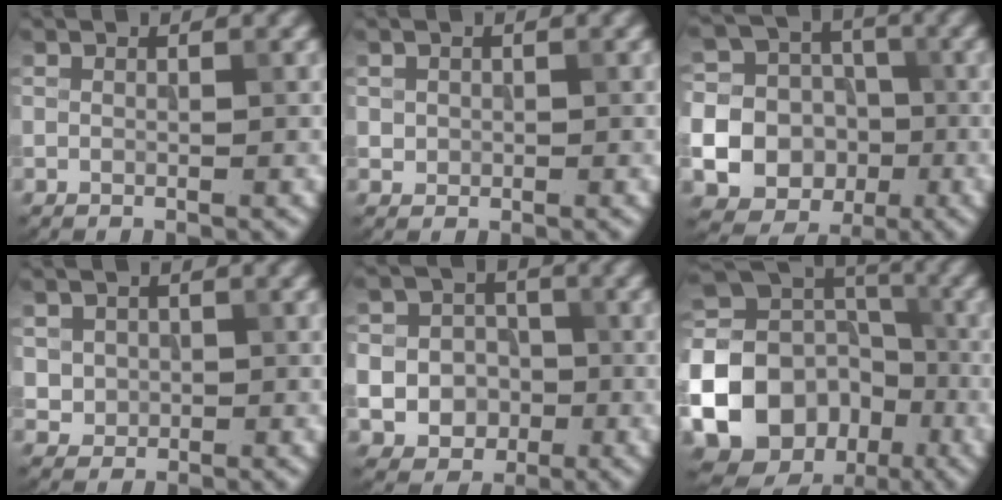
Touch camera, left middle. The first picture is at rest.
{"total": 0.9, "force": [0.1, 0.8, 0.2], "torque": [0.003, -0.004, 0.003]}
{"total": 22.0, "force": [-5.9, 20.7, 4.5], "torque": [-0.152, -0.038, -0.124]}
{"total": 1.7, "force": [0.1, 1.6, 0.4], "torque": [-0.002, -0.007, 0.008]}
{"total": 10.2, "force": [-2.3, 9.4, 3.0], "torque": [-0.075, -0.015, -0.057]}
{"total": 26.1, "force": [-10.1, 22.9, 7.4], "torque": [-0.175, -0.039, -0.204]}